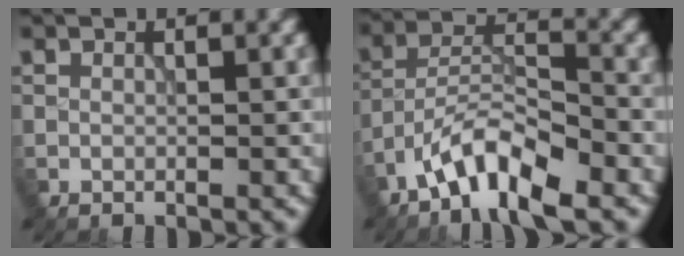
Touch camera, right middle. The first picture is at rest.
{"total": 6.7, "force": [-4.6, 2.0, 4.5], "torque": [-0.078, 0.007, -0.089]}